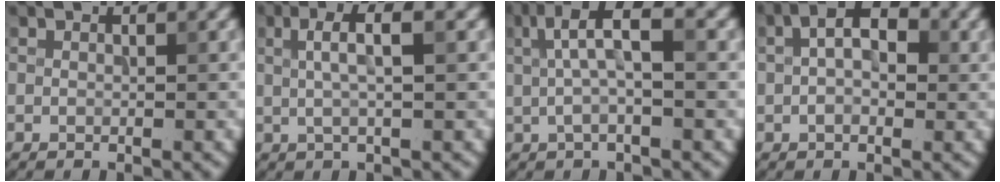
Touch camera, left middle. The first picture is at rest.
{"total": 3.8, "force": [0.9, 0.9, 3.5], "torque": [-0.061, 0.008, 0.013]}
{"total": 5.3, "force": [1.2, 1.5, 4.9], "torque": [-0.089, 0.013, 0.017]}
{"total": 4.8, "force": [0.8, 2.6, 4.0], "torque": [-0.059, 0.010, -0.001]}